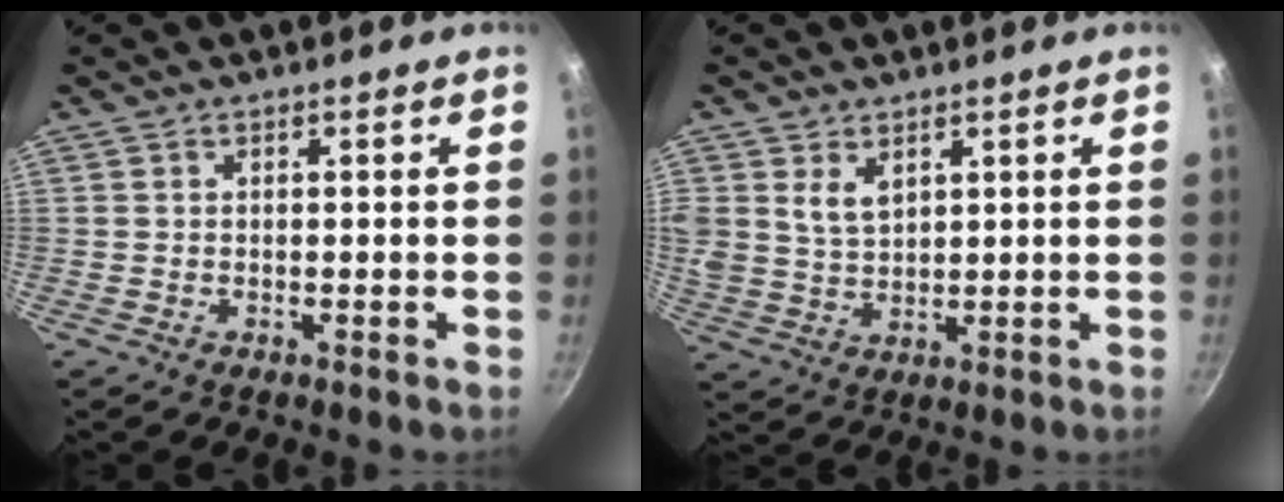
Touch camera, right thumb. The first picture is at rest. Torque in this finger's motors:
{"motor_torque": [0.08, 0.14, 0.43, 0.67, 0.06]}